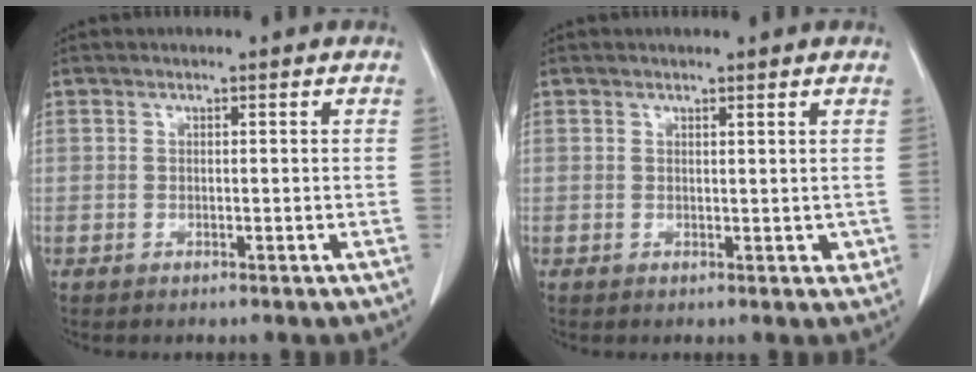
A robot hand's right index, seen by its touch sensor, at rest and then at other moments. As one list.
[{"total": 1.3, "force": [0.8, 0.5, 0.8], "torque": [-0.012, -0.005, 0.013]}]